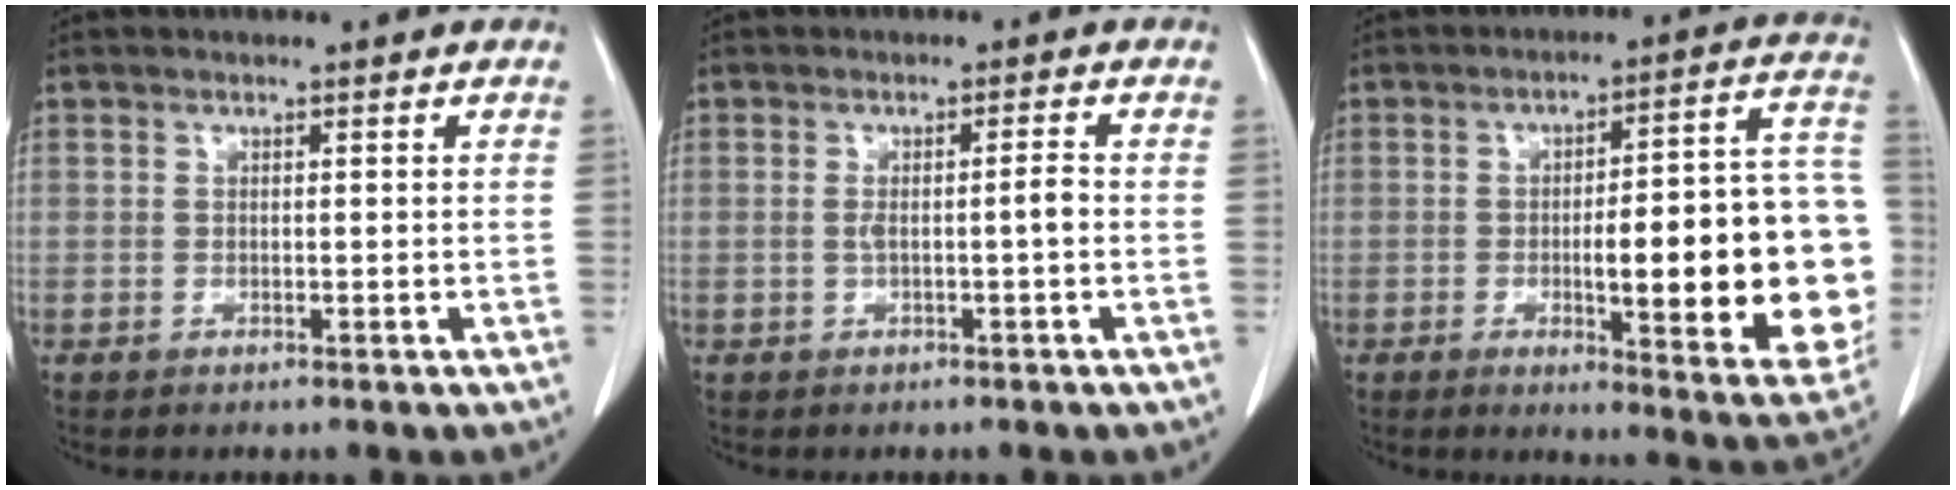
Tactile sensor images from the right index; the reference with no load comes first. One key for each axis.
{"total": 2.7, "fx": -0.4, "fy": 0.0, "fz": 2.6, "tx": -0.048, "ty": 0.006, "tz": -0.004}
{"total": 22.2, "fx": -2.9, "fy": 4.3, "fz": 21.6, "tx": -0.207, "ty": 0.026, "tz": -0.023}